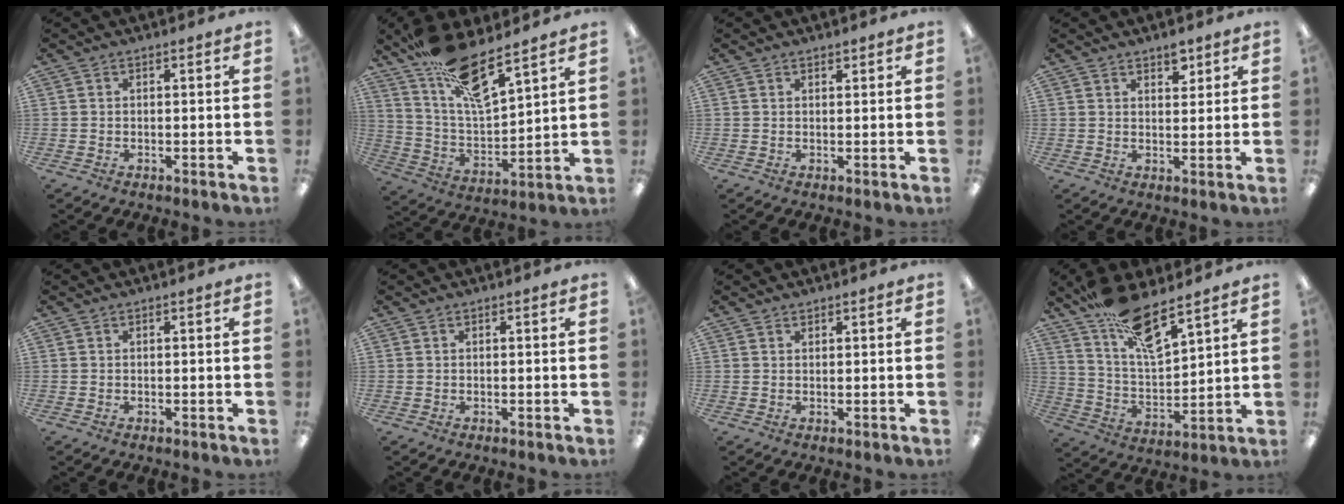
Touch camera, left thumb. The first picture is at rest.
{"total": 16.2, "force": [12.1, 4.4, 9.8], "torque": [-0.188, -0.072, 0.212]}
{"total": 0.9, "force": [0.8, 0.4, 0.1], "torque": [-0.003, -0.001, 0.016]}
{"total": 4.1, "force": [3.1, 2.0, 1.8], "torque": [0.001, -0.021, 0.048]}
{"total": 0.0}
{"total": 0.0}
{"total": 0.8, "force": [0.7, 0.3, 0.0], "torque": [0.000, 0.001, 0.013]}
{"total": 15.8, "force": [11.7, 4.7, 9.5], "torque": [-0.181, -0.065, 0.206]}